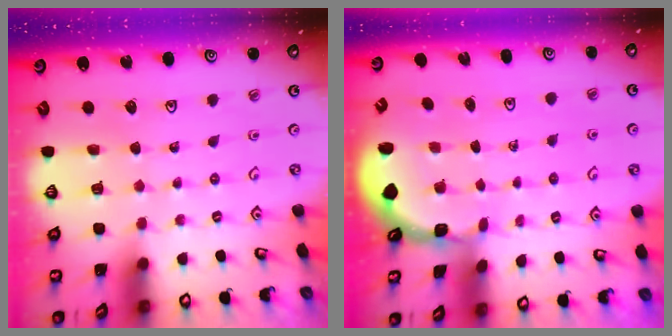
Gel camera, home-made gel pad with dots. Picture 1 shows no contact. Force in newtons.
{"total": 1.1, "press": 1.1, "slide": 0.1}